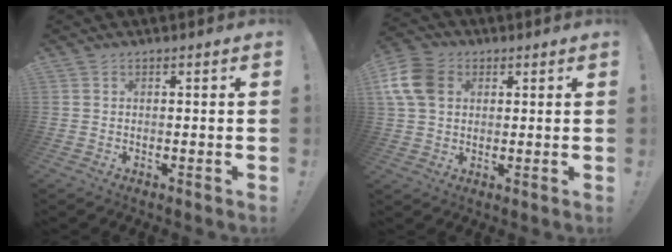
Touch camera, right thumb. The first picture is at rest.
{"total": 12.3, "force": [3.4, 9.2, 7.4], "torque": [-0.154, 0.004, 0.069]}